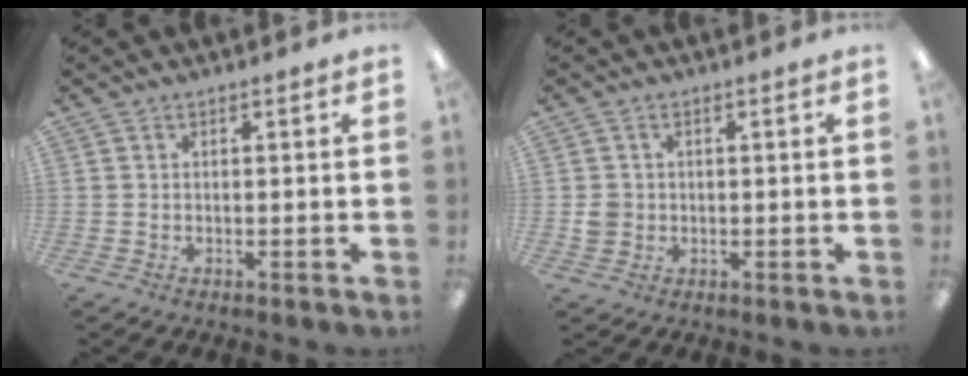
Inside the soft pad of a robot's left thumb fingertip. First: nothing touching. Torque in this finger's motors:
{"motor_torque": [-0.20, 0.25, 0.25, -0.16, 0.00]}